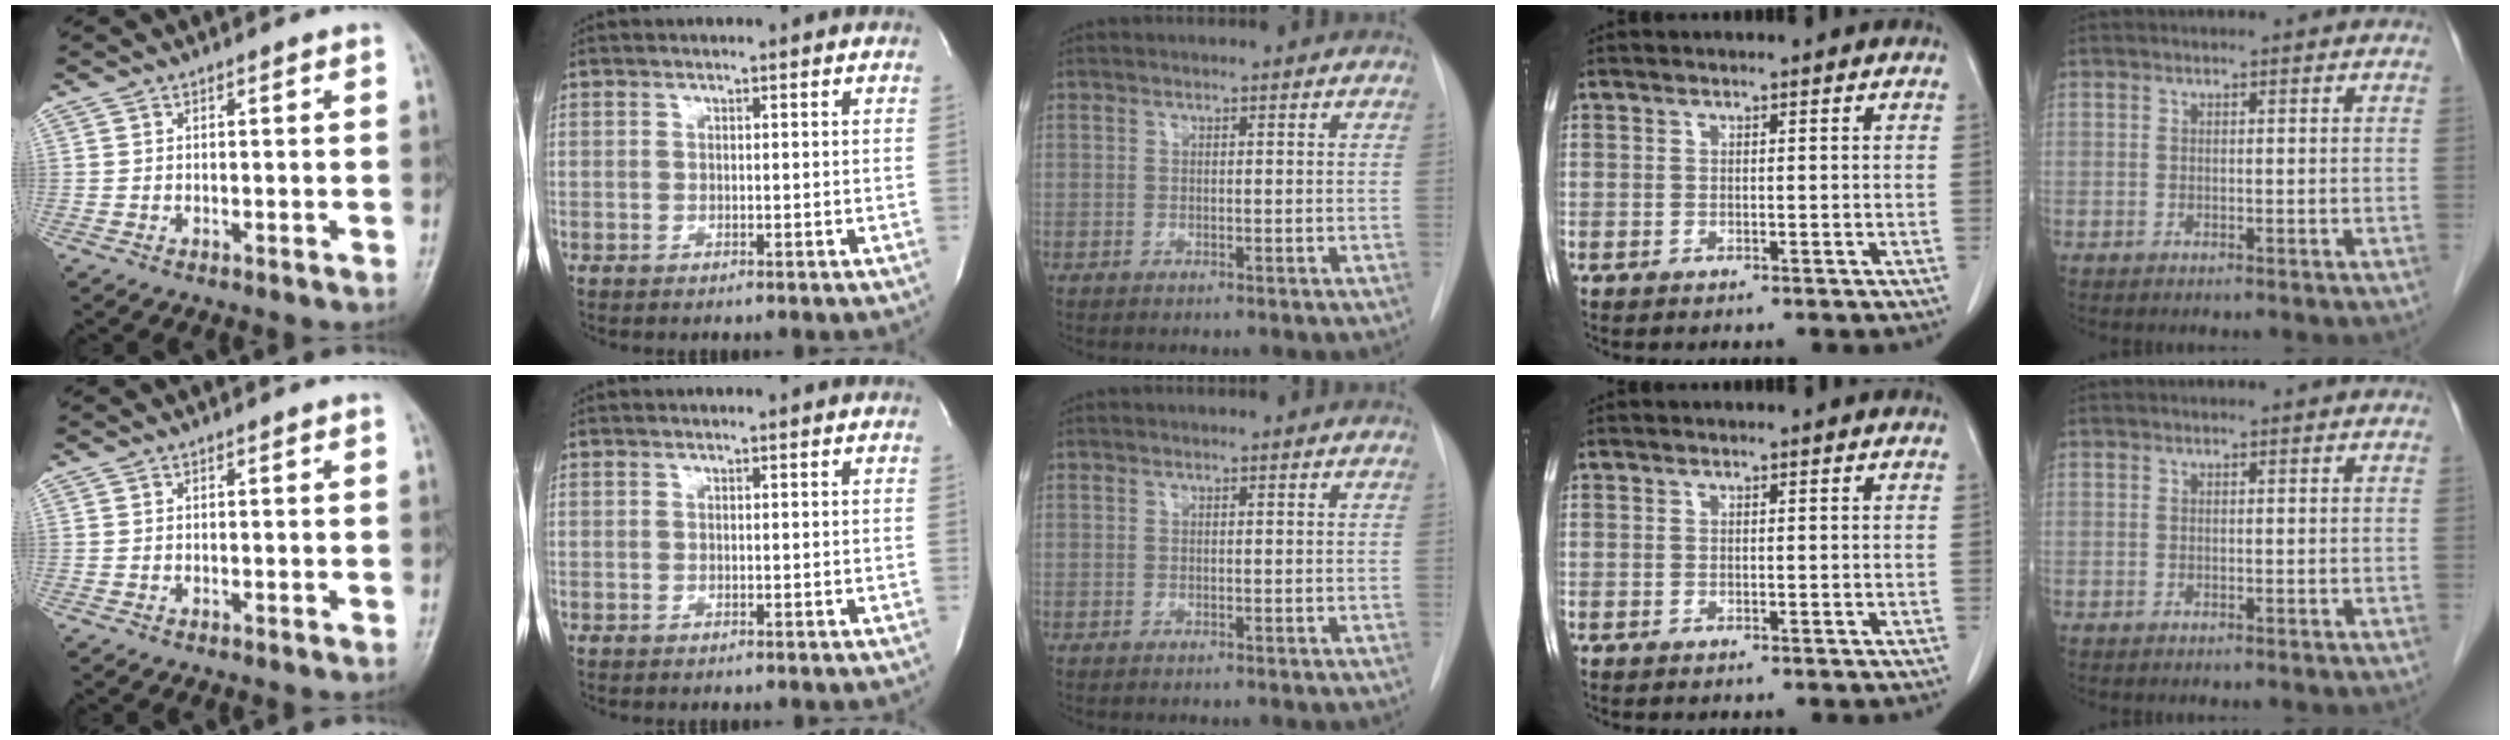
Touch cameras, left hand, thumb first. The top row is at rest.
{}